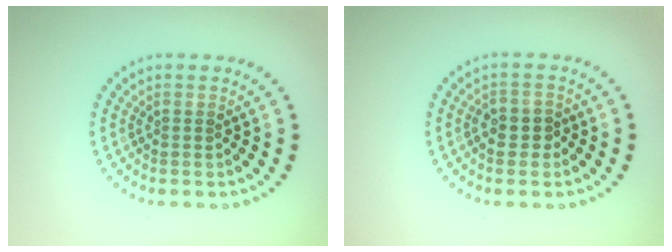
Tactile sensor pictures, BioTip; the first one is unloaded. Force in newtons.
{"total": 1.6, "press": 1.4, "slide": 0.8}